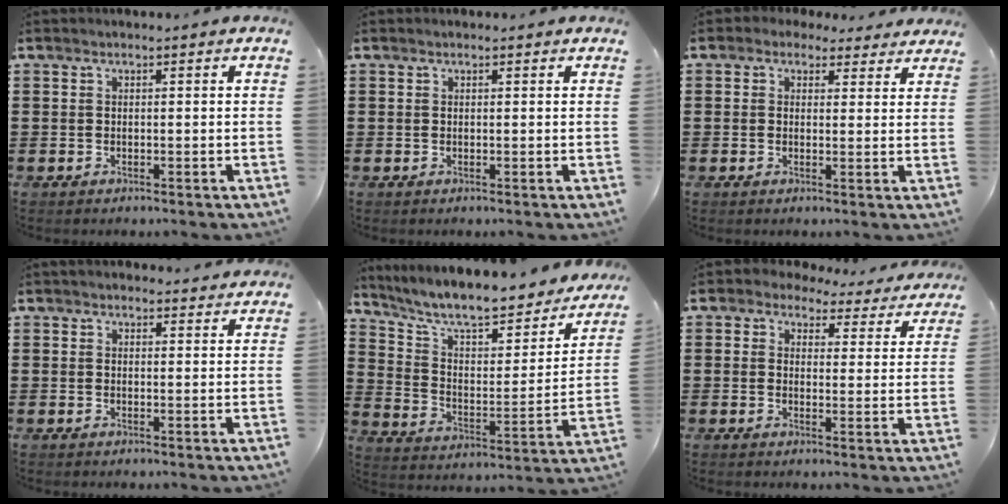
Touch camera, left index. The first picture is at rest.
{"total": 0.0}
{"total": 2.3, "force": [1.7, 1.3, 0.7], "torque": [-0.014, -0.001, 0.030]}
{"total": 1.9, "force": [1.8, 0.4, 0.2], "torque": [-0.009, 0.001, 0.035]}
{"total": 9.9, "force": [8.2, 1.7, 5.2], "torque": [-0.127, -0.057, 0.137]}
{"total": 3.7, "force": [3.3, 1.3, 0.8], "torque": [-0.034, -0.013, 0.057]}